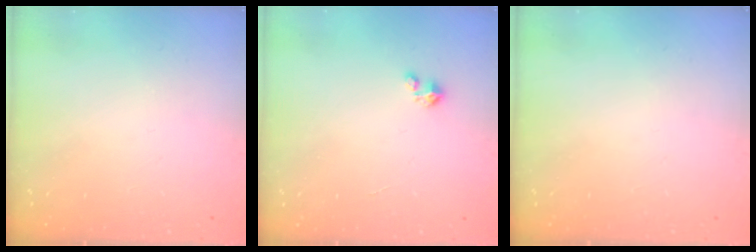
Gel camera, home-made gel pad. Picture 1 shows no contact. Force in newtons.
{"total": 2.1, "press": 2.1, "slide": 0.2}
{"total": 0.0}